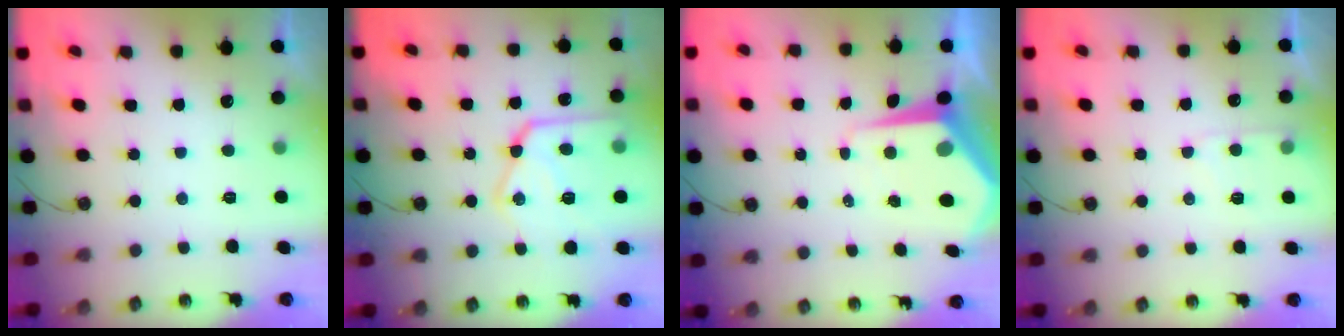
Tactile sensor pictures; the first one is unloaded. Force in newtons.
{"total": 18.8, "press": 18.7, "slide": 1.6}
{"total": 8.6, "press": 8.6, "slide": 0.8}
{"total": 5.4, "press": 5.3, "slide": 0.7}